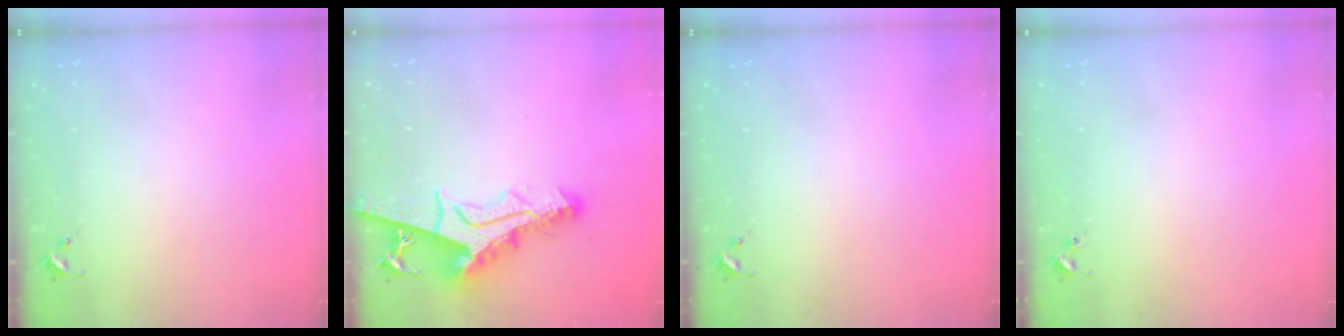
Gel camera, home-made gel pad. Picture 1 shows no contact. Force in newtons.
{"total": 16.7, "press": 16.7, "slide": 1.1}
{"total": 0.0}
{"total": 0.9, "press": 0.8, "slide": 0.2}